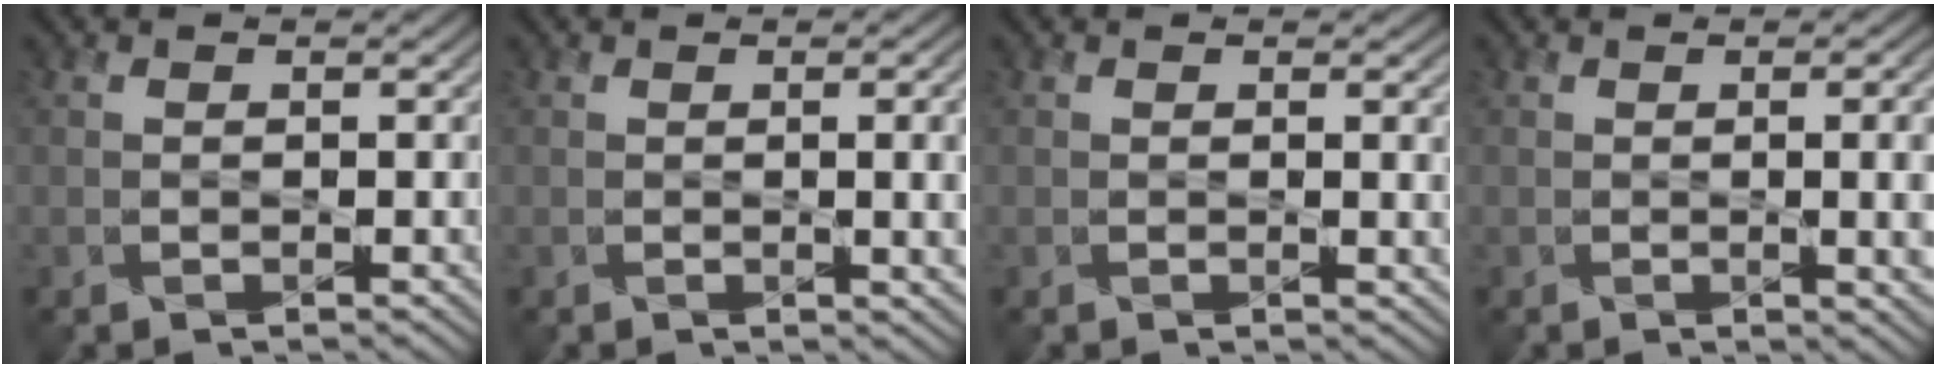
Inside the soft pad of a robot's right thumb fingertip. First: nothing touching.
{"total": 6.0, "force": [-0.4, 1.9, 5.7], "torque": [-0.058, -0.002, 0.002]}
{"total": 1.9, "force": [0.2, 0.2, 1.8], "torque": [-0.030, 0.000, 0.003]}
{"total": 8.3, "force": [-0.7, 3.1, 7.6], "torque": [-0.064, 0.001, -0.001]}